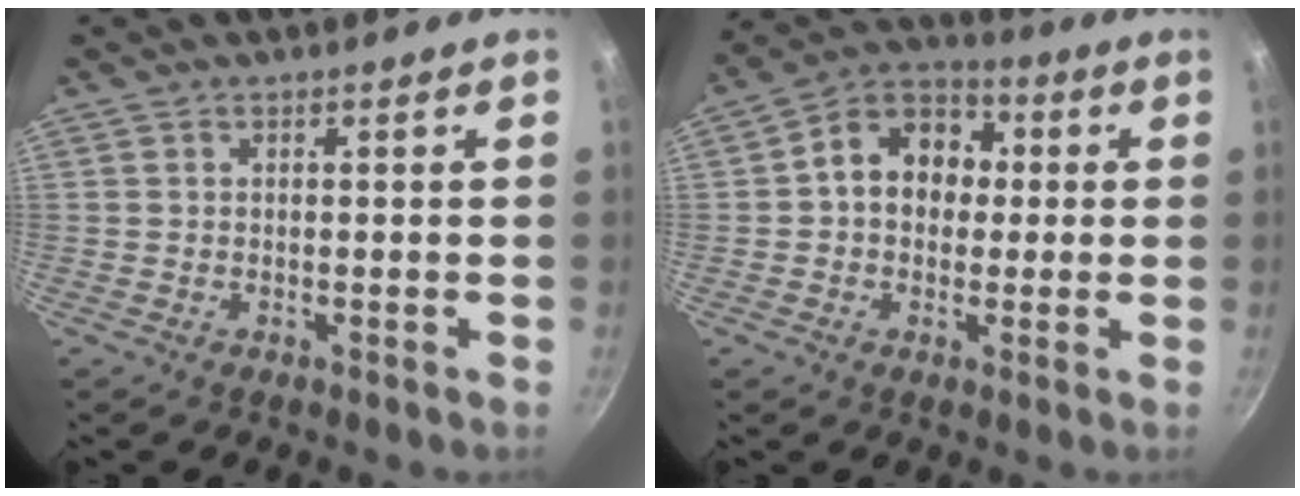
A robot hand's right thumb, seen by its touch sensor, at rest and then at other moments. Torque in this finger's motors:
{"motor_torque": [0.44, 2.26, 0.91, -0.68, 0.08]}